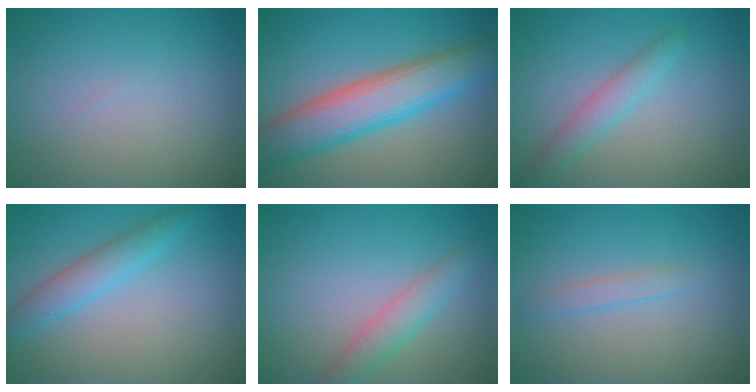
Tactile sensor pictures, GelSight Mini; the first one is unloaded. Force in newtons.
{"total": 7.9, "press": 7.9, "slide": 0.2}
{"total": 2.4, "press": 2.4, "slide": 0.2}
{"total": 2.9, "press": 2.9, "slide": 0.0}
{"total": 2.7, "press": 2.7, "slide": 0.1}
{"total": 1.3, "press": 1.3, "slide": 0.0}